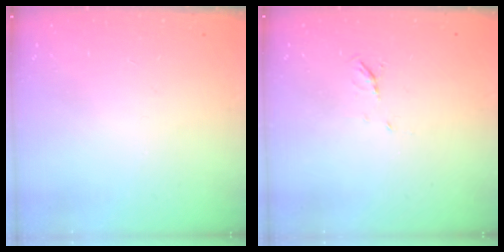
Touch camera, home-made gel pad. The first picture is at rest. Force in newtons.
{"total": 4.0, "press": 4.0, "slide": 0.6}